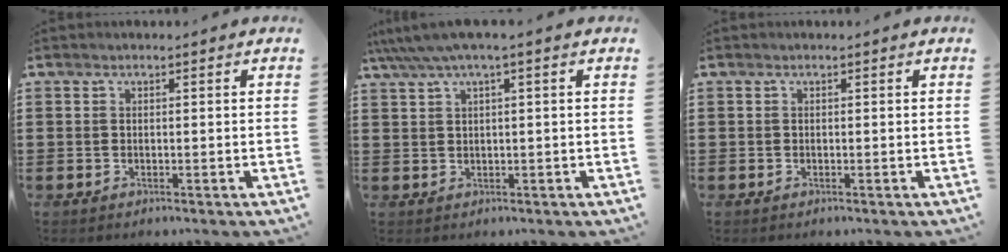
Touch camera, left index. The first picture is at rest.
{"total": 2.6, "force": [1.0, 0.0, 2.5], "torque": [-0.055, -0.003, 0.013]}
{"total": 0.0}